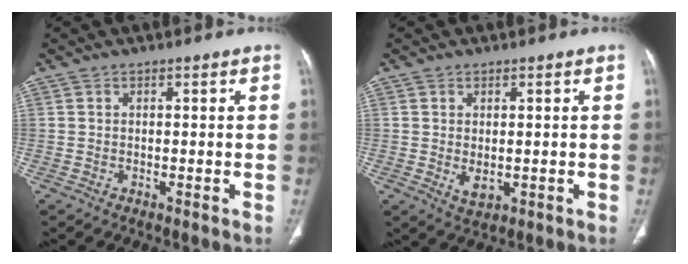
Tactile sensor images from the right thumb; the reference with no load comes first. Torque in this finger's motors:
{"motor_torque": [-0.43, 0.55, 0.34, 0.40, 0.12]}